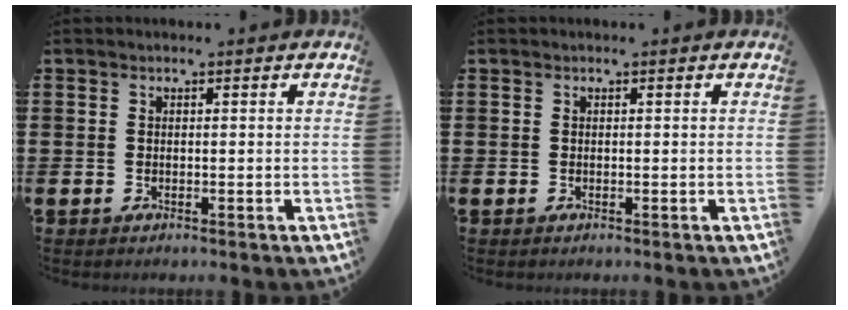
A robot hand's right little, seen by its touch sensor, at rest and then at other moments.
{"total": 0.0}